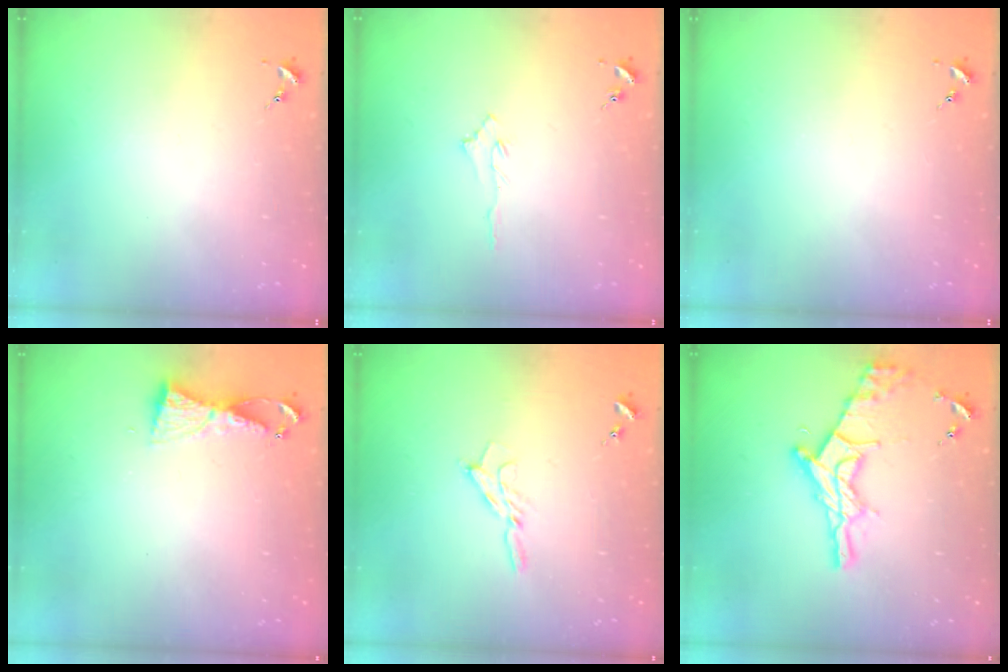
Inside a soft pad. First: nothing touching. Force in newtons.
{"total": 2.9, "press": 2.9, "slide": 0.4}
{"total": 0.0}
{"total": 5.4, "press": 5.4, "slide": 0.5}
{"total": 6.5, "press": 6.5, "slide": 0.7}
{"total": 19.0, "press": 18.9, "slide": 1.3}